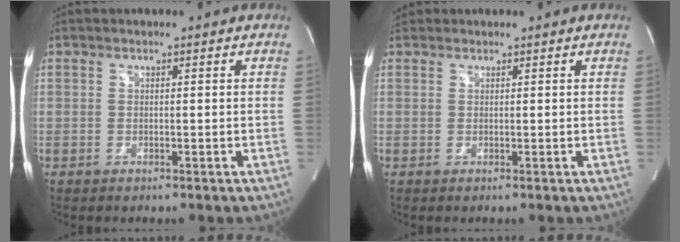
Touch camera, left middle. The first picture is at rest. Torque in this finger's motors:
{"motor_torque": [0.62, -0.57, -0.01, 0.01]}